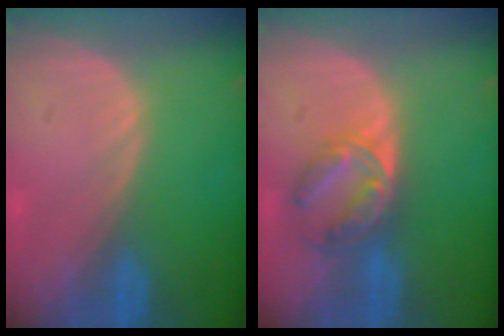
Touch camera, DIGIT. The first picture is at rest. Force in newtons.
{"total": 6.4, "press": 5.8, "slide": 2.8}